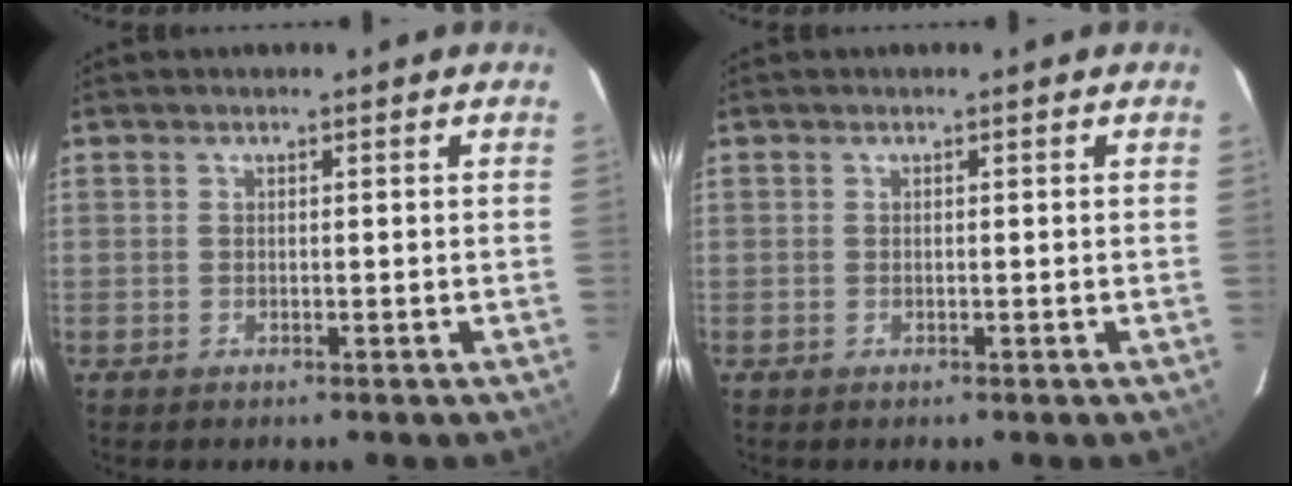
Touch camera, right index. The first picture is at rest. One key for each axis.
{"total": 0.0}